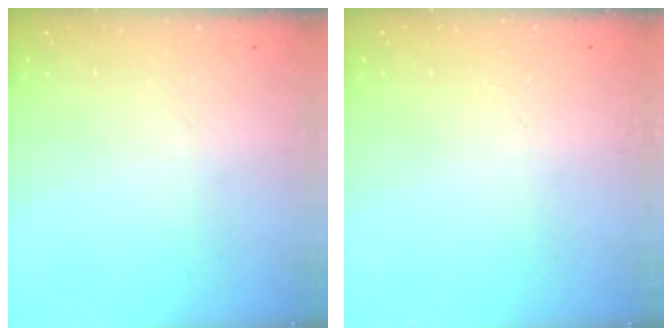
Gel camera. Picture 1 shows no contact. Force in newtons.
{"total": 0.0}